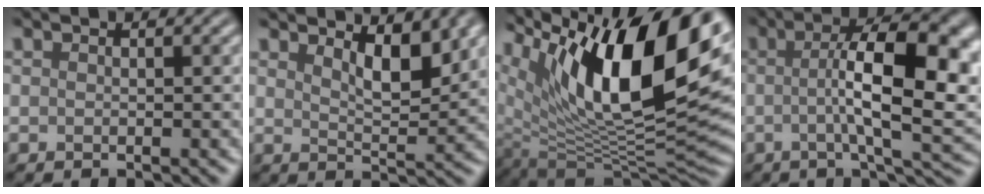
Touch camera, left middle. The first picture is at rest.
{"total": 3.4, "force": [2.4, 0.7, 2.2], "torque": [-0.040, -0.004, 0.038]}
{"total": 16.0, "force": [7.5, 6.3, 12.6], "torque": [-0.205, 0.010, 0.130]}
{"total": 11.5, "force": [0.3, 3.0, 11.1], "torque": [-0.156, 0.012, 0.004]}